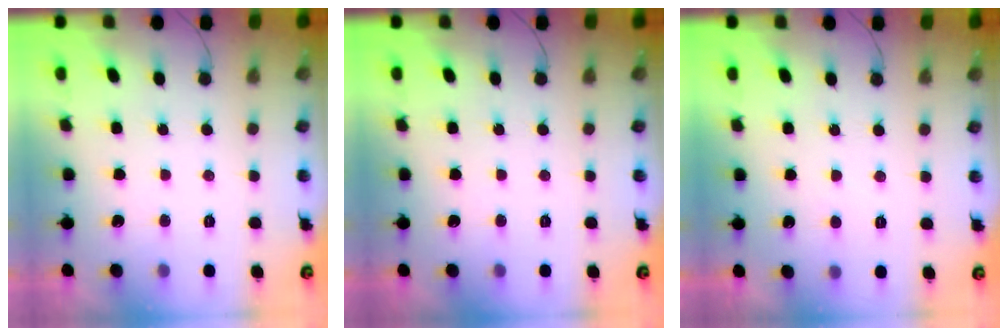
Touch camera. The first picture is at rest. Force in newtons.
{"total": 0.0}
{"total": 1.3, "press": 1.3, "slide": 0.4}